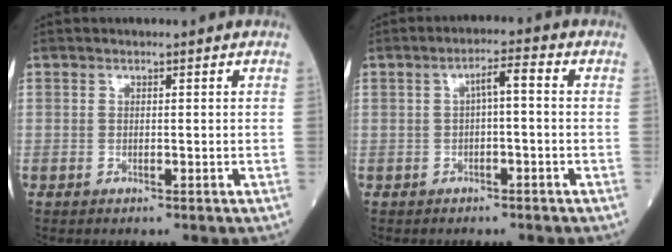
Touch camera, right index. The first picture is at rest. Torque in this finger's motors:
{"motor_torque": [0.36, -0.10, 0.06, 0.05]}